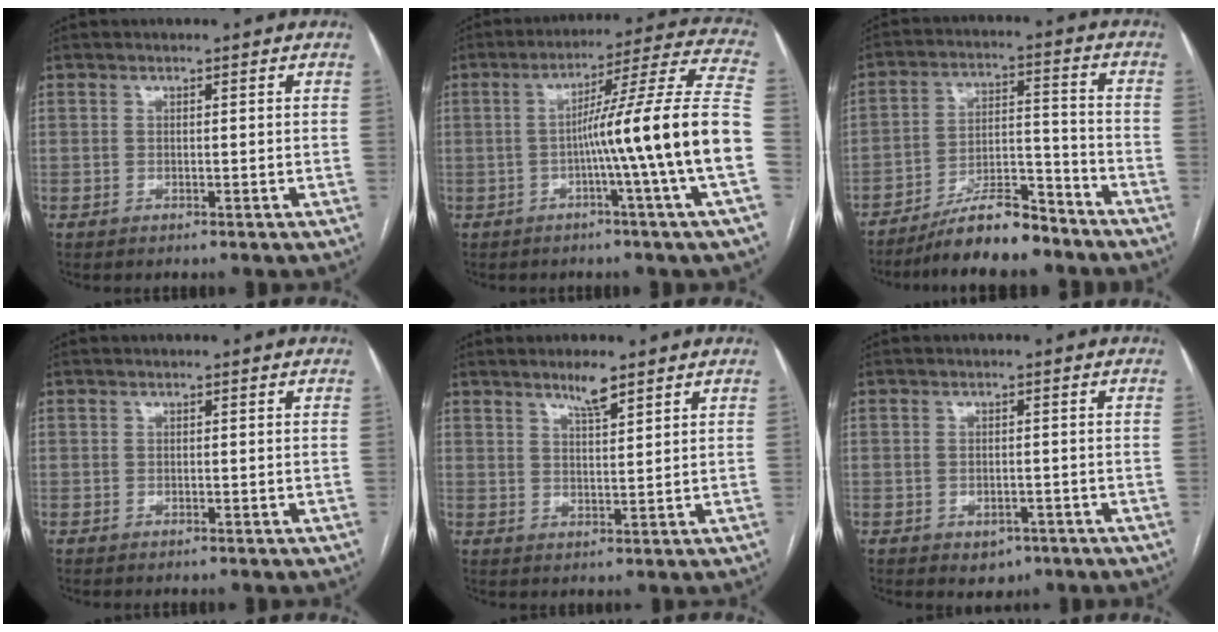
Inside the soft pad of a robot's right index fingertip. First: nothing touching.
{"total": 17.1, "force": [-3.4, -2.9, 16.5], "torque": [-0.230, 0.006, -0.065]}
{"total": 10.5, "force": [-9.0, 2.0, 5.1], "torque": [-0.077, 0.015, -0.157]}
{"total": 0.0}
{"total": 4.0, "force": [3.1, 0.4, 2.4], "torque": [-0.043, -0.004, 0.055]}
{"total": 2.7, "force": [-1.3, 2.0, 1.2], "torque": [-0.006, 0.001, -0.008]}